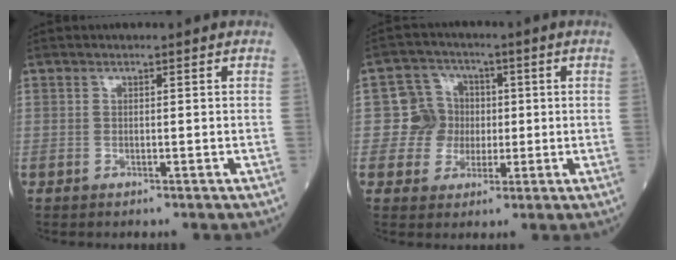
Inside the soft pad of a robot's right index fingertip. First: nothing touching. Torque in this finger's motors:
{"motor_torque": [0.24, 0.04, 0.02, 0.00]}